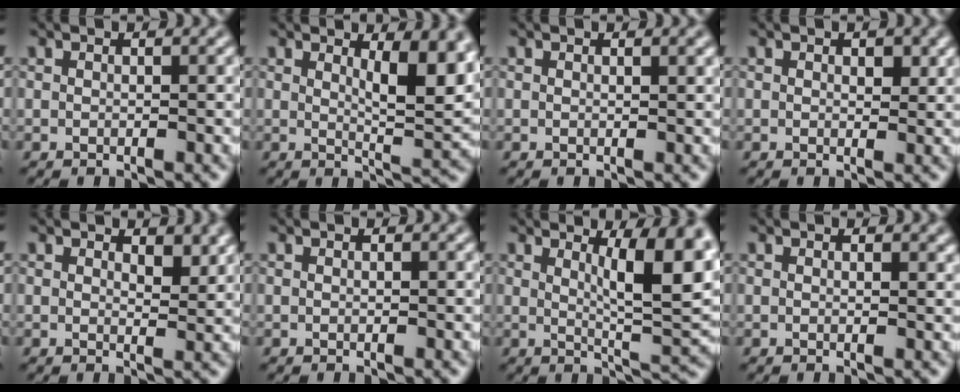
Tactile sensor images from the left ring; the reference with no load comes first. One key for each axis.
{"total": 6.0, "fx": 2.2, "fy": 1.7, "fz": 5.2, "tx": -0.070, "ty": -0.009, "tz": 0.036}
{"total": 1.1, "fx": 0.6, "fy": 0.2, "fz": 0.8, "tx": -0.009, "ty": 0.002, "tz": 0.009}
{"total": 1.2, "fx": 0.5, "fy": 0.7, "fz": 0.9, "tx": -0.008, "ty": -0.004, "tz": 0.008}
{"total": 1.8, "fx": 1.2, "fy": 0.8, "fz": 1.2, "tx": -0.017, "ty": -0.007, "tz": 0.021}
{"total": 0.0}
{"total": 8.3, "fx": 2.7, "fy": 2.1, "fz": 7.6, "tx": -0.099, "ty": -0.005, "tz": 0.045}
{"total": 0.6, "fx": 0.4, "fy": 0.2, "fz": 0.4, "tx": -0.004, "ty": -0.002, "tz": 0.006}